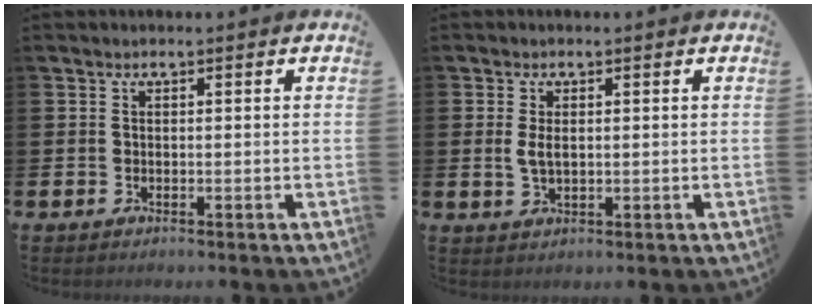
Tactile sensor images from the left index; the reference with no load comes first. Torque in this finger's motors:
{"motor_torque": [0.74, -0.09, 0.27, 0.05]}